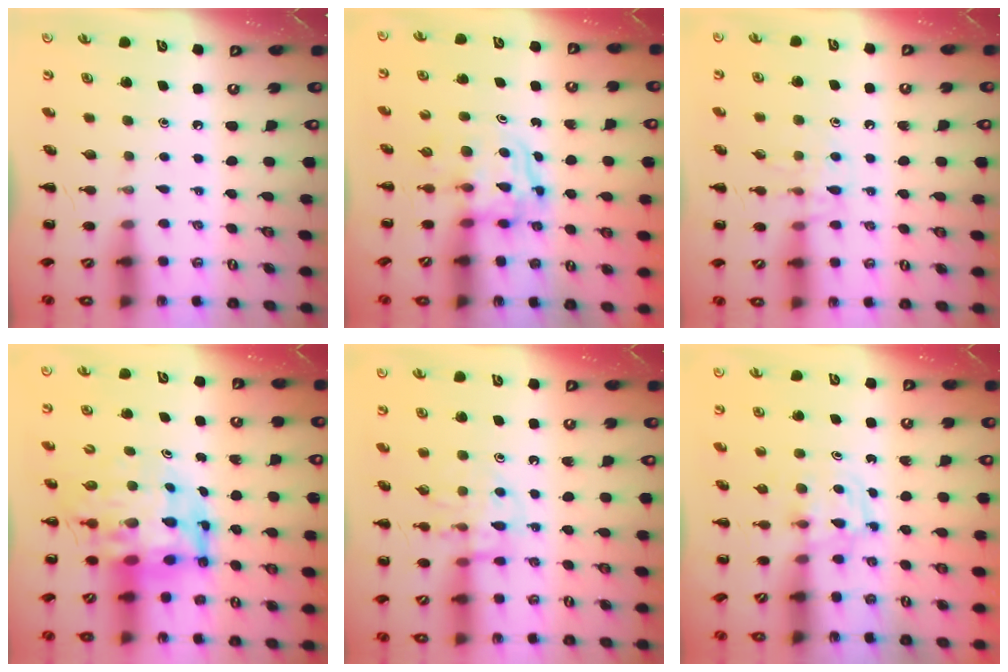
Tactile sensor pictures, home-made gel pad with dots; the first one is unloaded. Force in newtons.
{"total": 3.6, "press": 3.6, "slide": 0.2}
{"total": 8.5, "press": 8.4, "slide": 1.0}
{"total": 9.7, "press": 9.2, "slide": 3.1}
{"total": 12.1, "press": 12.1, "slide": 1.3}
{"total": 2.9, "press": 2.6, "slide": 1.2}